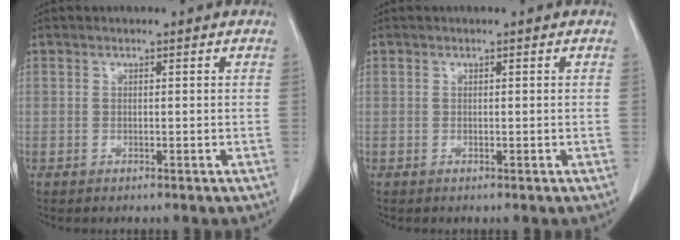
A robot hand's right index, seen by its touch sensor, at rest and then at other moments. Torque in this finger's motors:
{"motor_torque": [0.04, -0.02, 0.05, 0.00]}